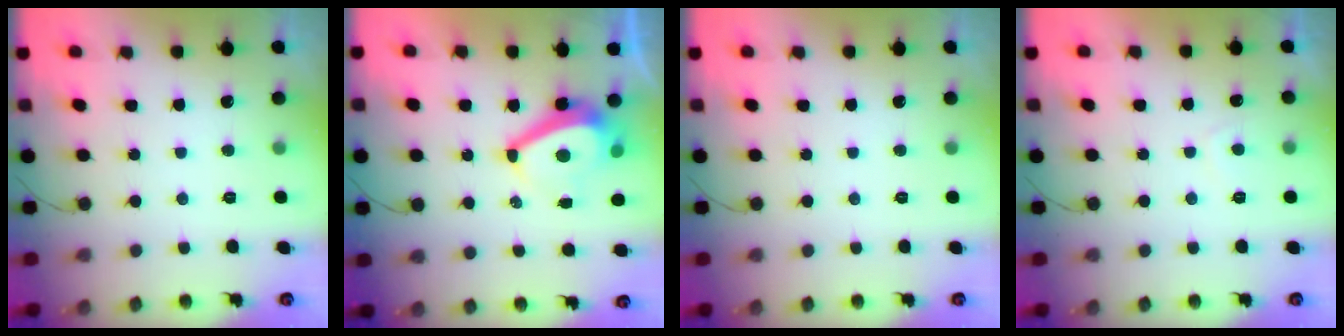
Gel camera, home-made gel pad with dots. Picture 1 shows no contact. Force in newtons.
{"total": 9.0, "press": 8.3, "slide": 3.5}
{"total": 0.0}
{"total": 0.8, "press": 0.6, "slide": 0.5}